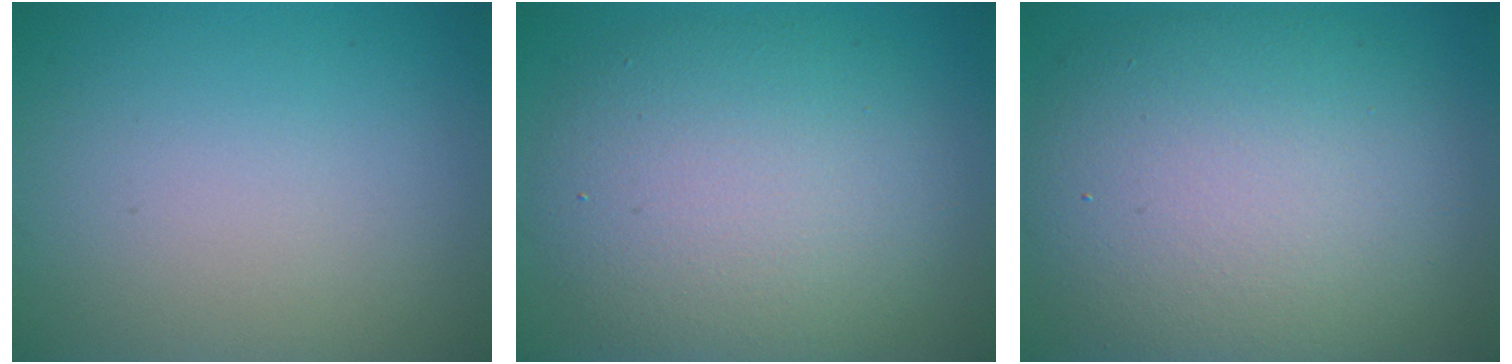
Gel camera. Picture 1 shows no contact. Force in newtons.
{"total": 8.7, "press": 8.7, "slide": 0.7}
{"total": 11.2, "press": 11.2, "slide": 0.7}